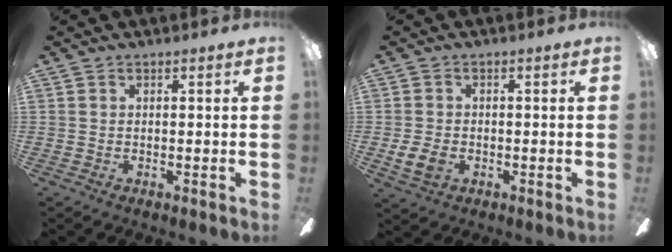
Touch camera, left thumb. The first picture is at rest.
{"total": 4.7, "force": [-1.4, 3.2, 3.2], "torque": [-0.070, 0.004, -0.025]}